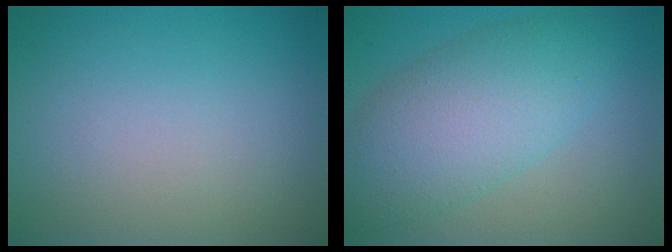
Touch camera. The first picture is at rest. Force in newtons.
{"total": 7.5, "press": 7.5, "slide": 0.3}